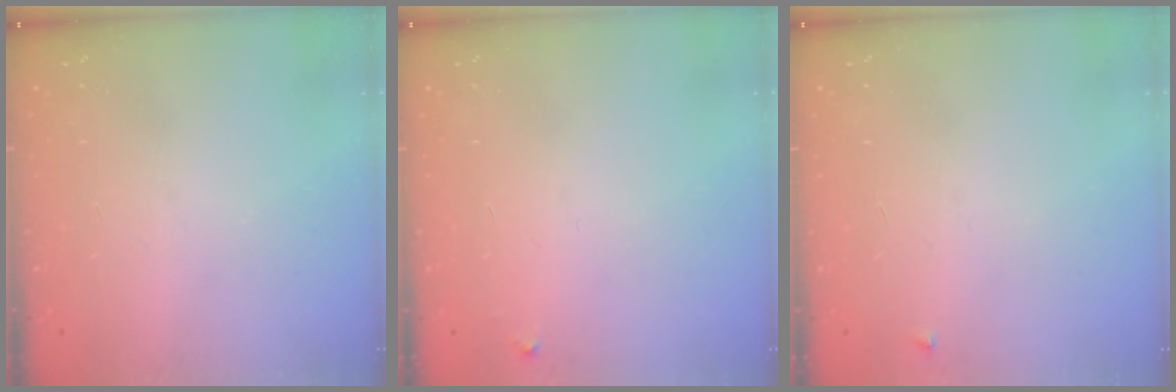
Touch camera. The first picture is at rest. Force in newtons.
{"total": 2.3, "press": 2.3, "slide": 0.2}
{"total": 2.5, "press": 2.4, "slide": 0.4}